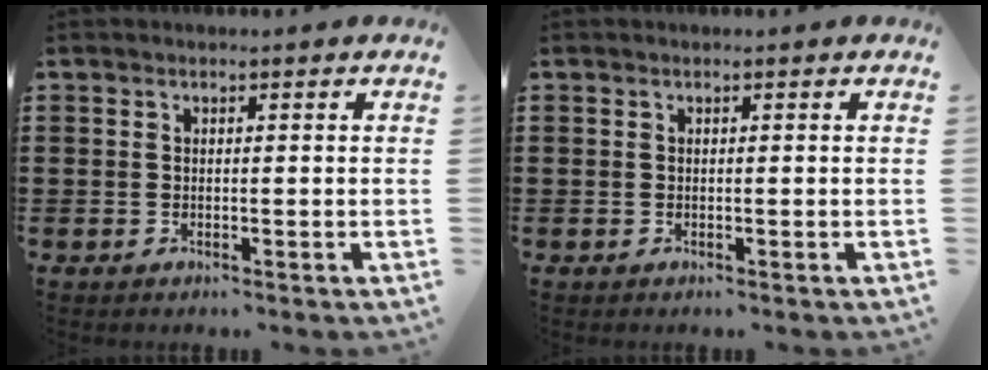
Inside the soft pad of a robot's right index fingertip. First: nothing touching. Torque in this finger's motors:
{"motor_torque": [0.00, 0.00, 0.00, 0.00]}